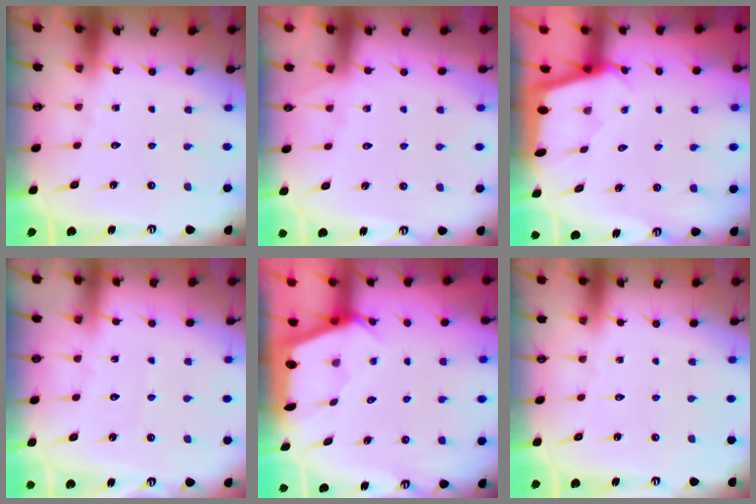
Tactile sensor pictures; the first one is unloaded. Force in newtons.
{"total": 4.8, "press": 4.7, "slide": 0.7}
{"total": 1.8, "press": 1.8, "slide": 0.3}
{"total": 2.6, "press": 2.6, "slide": 0.3}
{"total": 2.5, "press": 2.4, "slide": 0.3}
{"total": 0.0}